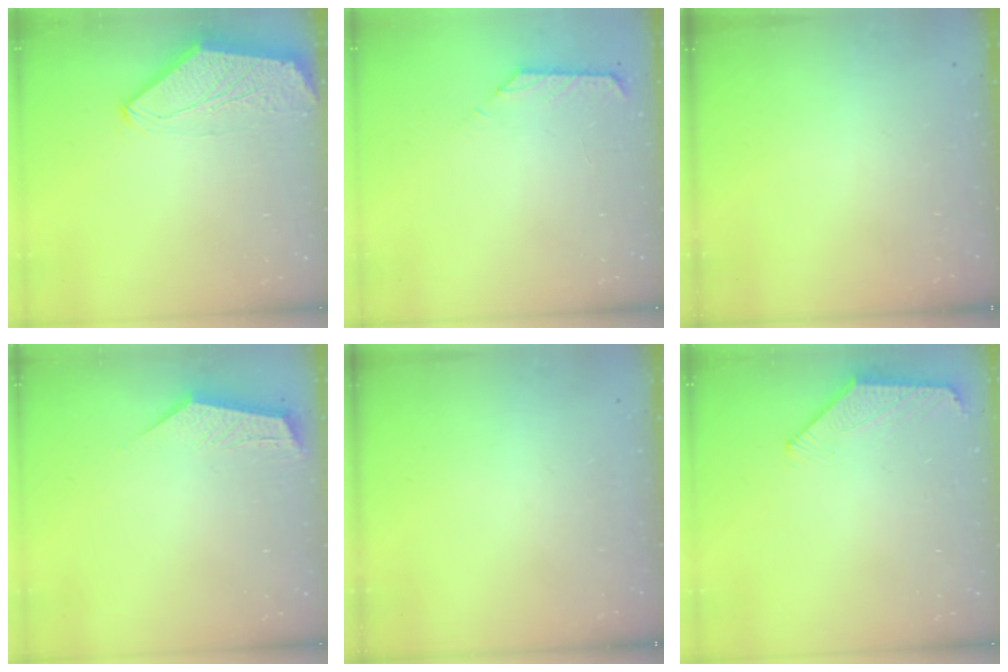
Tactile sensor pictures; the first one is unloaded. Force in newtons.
{"total": 1.5, "press": 1.4, "slide": 0.6}
{"total": 0.0}
{"total": 2.8, "press": 2.8, "slide": 0.4}
{"total": 0.0}
{"total": 0.8, "press": 0.8, "slide": 0.2}